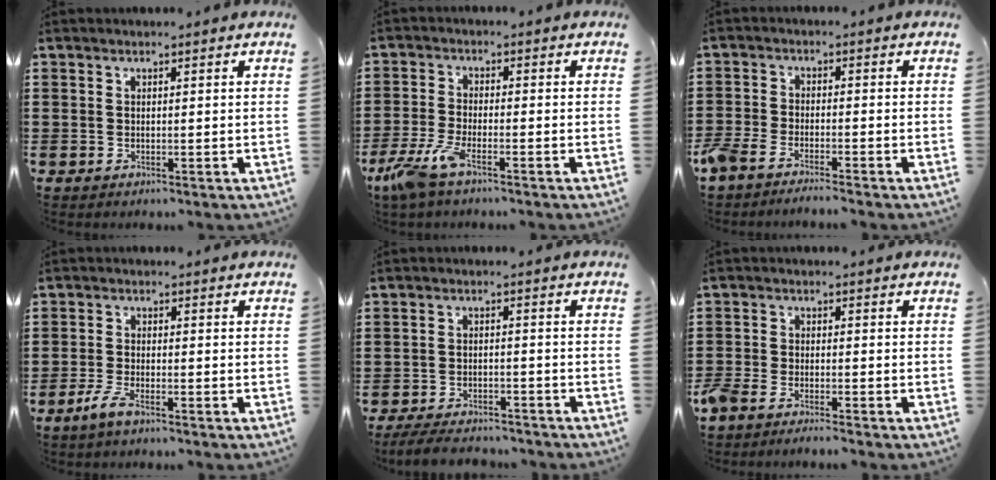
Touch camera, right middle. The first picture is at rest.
{"total": 5.9, "force": [-3.8, 1.3, 4.4], "torque": [-0.117, -0.020, -0.077]}
{"total": 3.5, "force": [-3.2, 0.6, 1.3], "torque": [-0.052, -0.008, -0.073]}
{"total": 3.2, "force": [-2.2, 0.5, 2.3], "torque": [-0.067, -0.008, -0.049]}
{"total": 4.1, "force": [-3.9, 0.6, 1.0], "torque": [-0.024, -0.001, -0.081]}
{"total": 3.0, "force": [-2.9, 0.4, 0.8], "torque": [-0.037, -0.006, -0.066]}